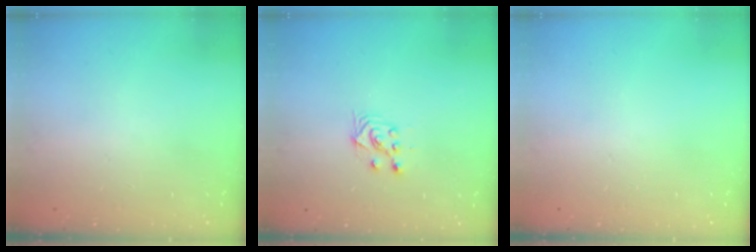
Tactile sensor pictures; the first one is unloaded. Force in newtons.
{"total": 4.0, "press": 3.8, "slide": 1.1}
{"total": 0.0}